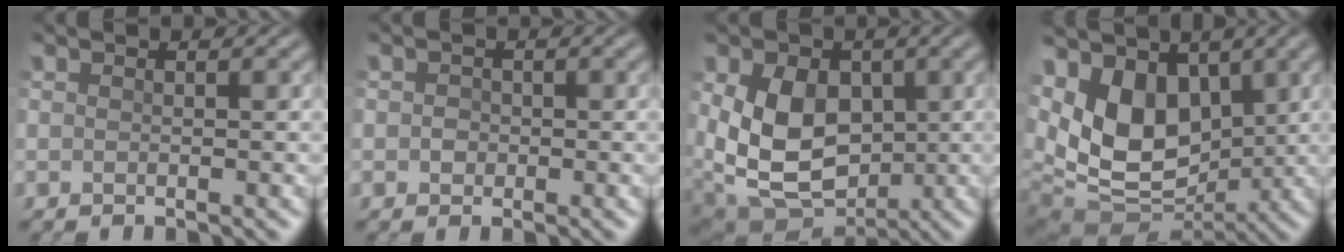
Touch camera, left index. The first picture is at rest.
{"total": 1.1, "force": [0.0, 1.0, 0.2], "torque": [0.004, 0.003, -0.005]}
{"total": 10.1, "force": [0.7, 7.4, 6.9], "torque": [-0.132, -0.008, 0.018]}
{"total": 9.9, "force": [2.1, 6.5, 7.1], "torque": [-0.145, -0.008, 0.036]}